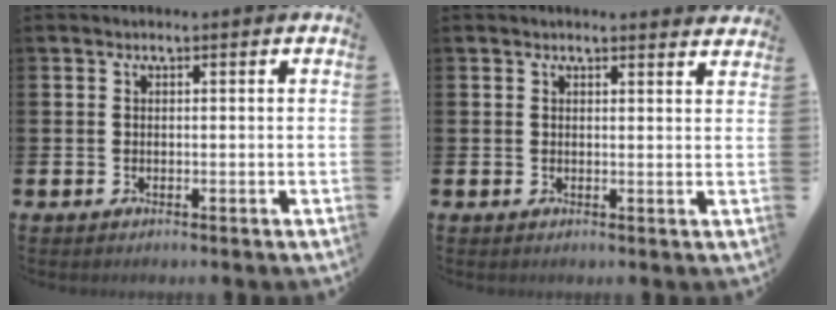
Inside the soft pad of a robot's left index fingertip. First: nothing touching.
{"total": 1.7, "force": [1.7, 0.0, 0.0], "torque": [0.010, -0.012, 0.029]}